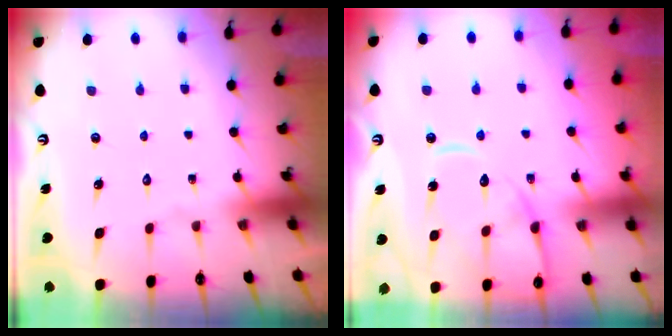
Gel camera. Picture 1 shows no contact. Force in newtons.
{"total": 13.2, "press": 13.2, "slide": 1.2}